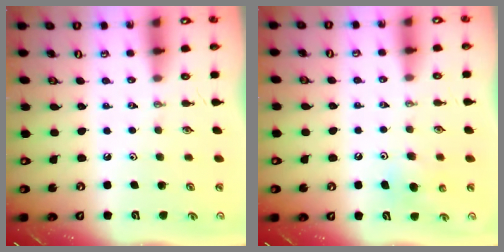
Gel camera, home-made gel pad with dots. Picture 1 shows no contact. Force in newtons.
{"total": 4.9, "press": 4.5, "slide": 1.7}